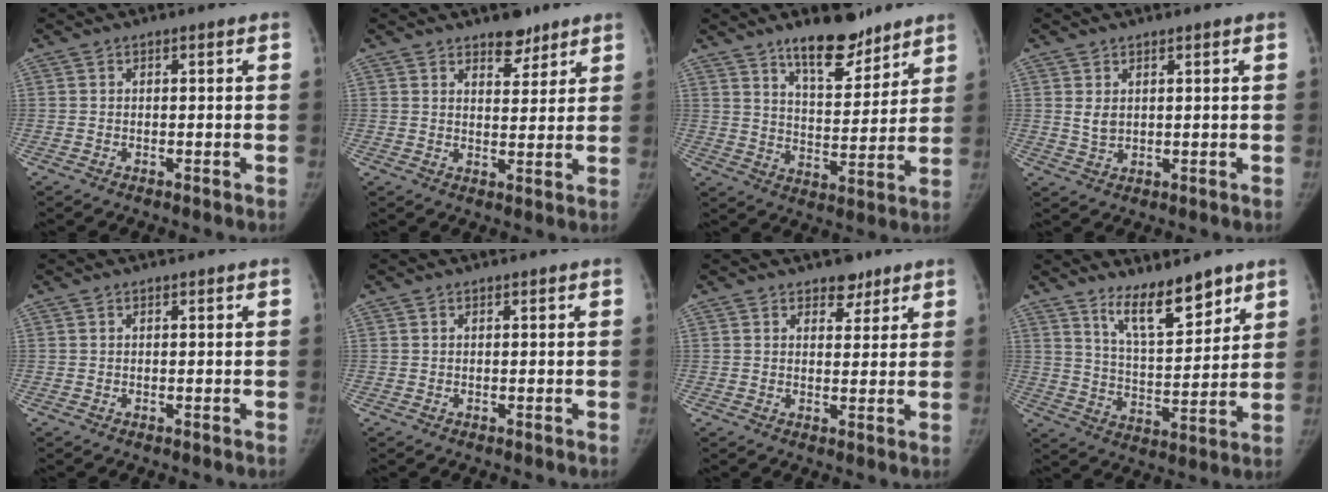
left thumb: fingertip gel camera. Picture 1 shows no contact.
{"total": 5.4, "force": [4.0, 2.7, 2.4], "torque": [-0.009, -0.027, 0.063]}
{"total": 12.4, "force": [9.3, 4.7, 6.7], "torque": [-0.073, -0.067, 0.154]}
{"total": 2.6, "force": [1.2, 1.7, 1.6], "torque": [-0.023, -0.013, 0.029]}
{"total": 0.0}
{"total": 0.0}
{"total": 3.9, "force": [2.8, 2.3, 1.5], "torque": [0.004, -0.017, 0.042]}
{"total": 11.4, "force": [8.4, 3.6, 6.8], "torque": [-0.089, -0.068, 0.154]}